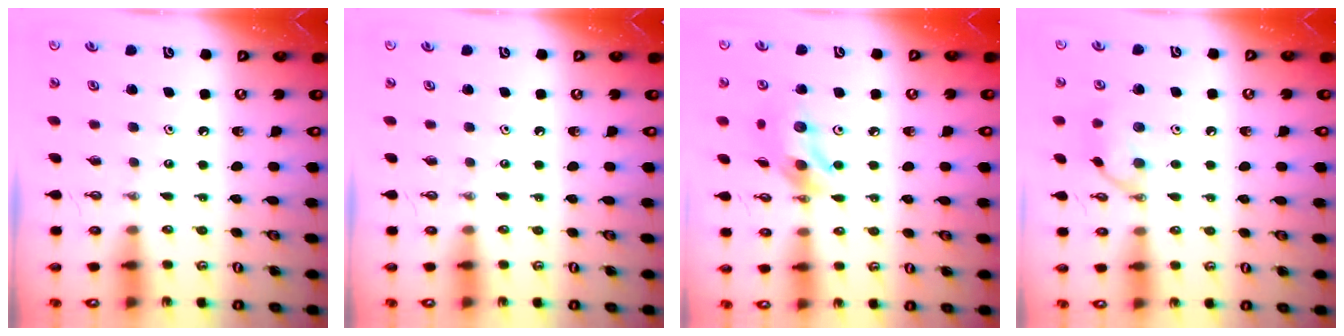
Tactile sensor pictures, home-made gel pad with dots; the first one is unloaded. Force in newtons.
{"total": 0.0}
{"total": 12.3, "press": 12.3, "slide": 0.7}
{"total": 10.3, "press": 10.2, "slide": 1.5}